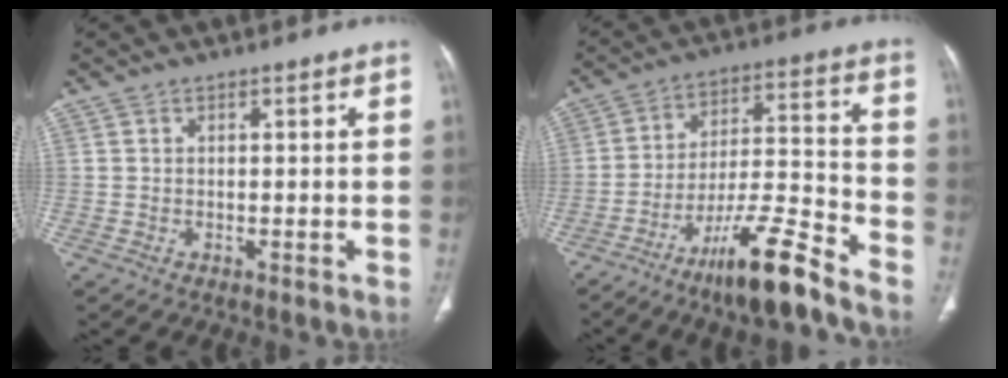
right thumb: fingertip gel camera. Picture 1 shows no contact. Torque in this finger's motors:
{"motor_torque": [3.23, 0.35, 1.49, -1.28, 0.44]}